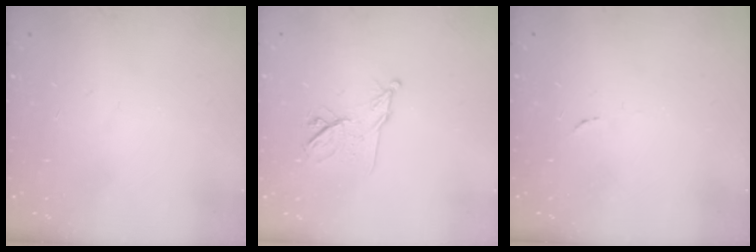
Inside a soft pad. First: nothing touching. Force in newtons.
{"total": 10.0, "press": 9.9, "slide": 0.9}
{"total": 3.3, "press": 3.3, "slide": 0.2}